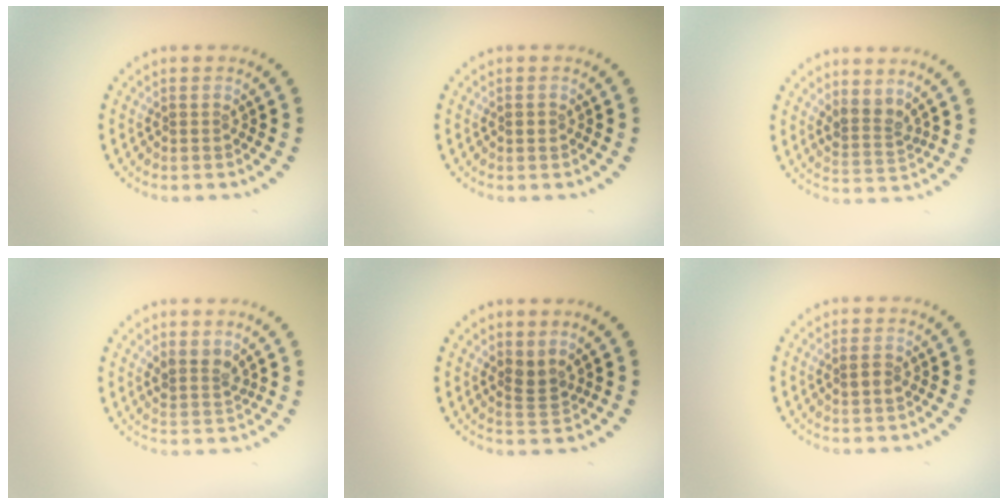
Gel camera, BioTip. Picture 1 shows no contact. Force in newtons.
{"total": 0.8, "press": 0.8, "slide": 0.1}
{"total": 2.3, "press": 1.7, "slide": 1.5}
{"total": 2.1, "press": 1.7, "slide": 1.3}
{"total": 1.7, "press": 1.2, "slide": 1.2}
{"total": 1.2, "press": 1.2, "slide": 0.2}